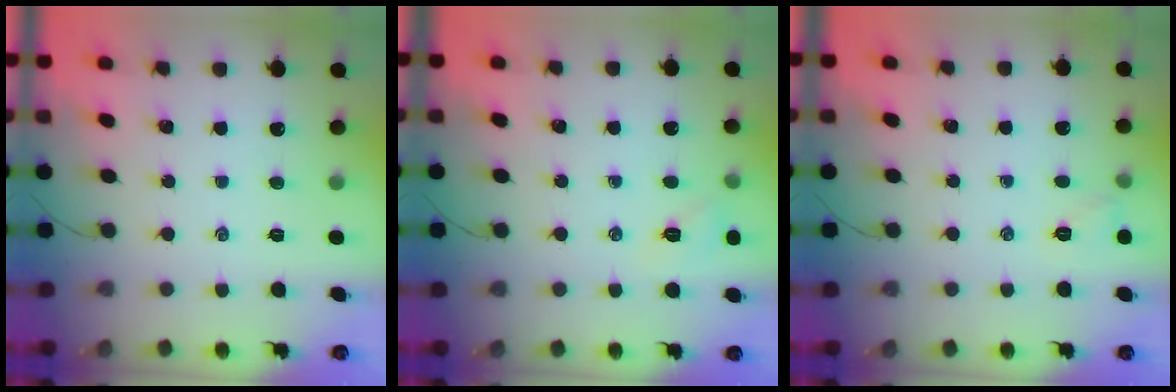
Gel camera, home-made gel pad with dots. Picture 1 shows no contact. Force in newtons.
{"total": 5.6, "press": 5.4, "slide": 1.5}
{"total": 5.3, "press": 5.1, "slide": 1.6}